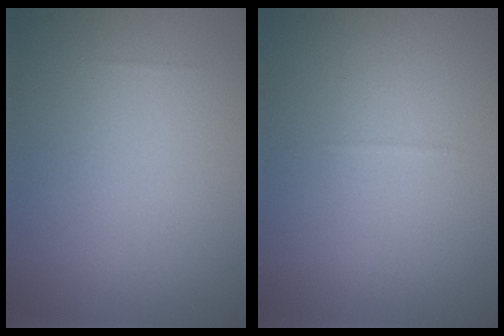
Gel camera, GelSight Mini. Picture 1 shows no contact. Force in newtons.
{"total": 0.0}